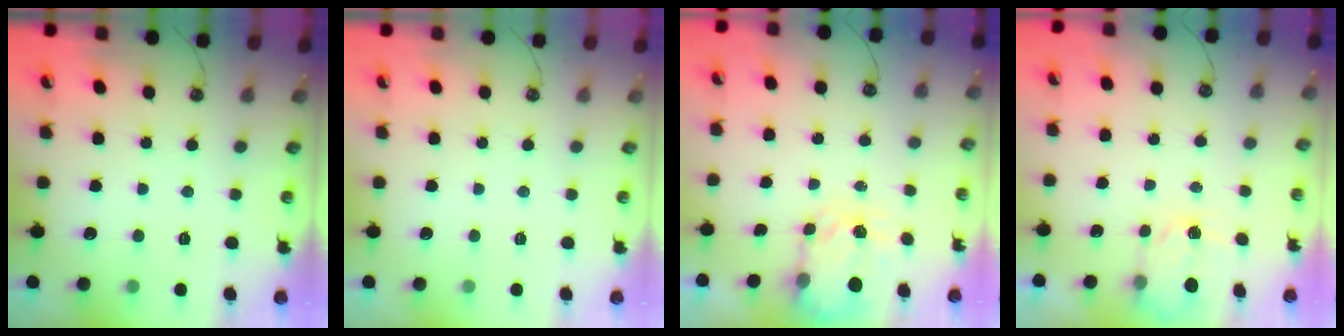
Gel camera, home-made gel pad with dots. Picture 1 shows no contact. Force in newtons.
{"total": 0.0}
{"total": 3.5, "press": 3.5, "slide": 0.4}
{"total": 2.4, "press": 2.4, "slide": 0.5}